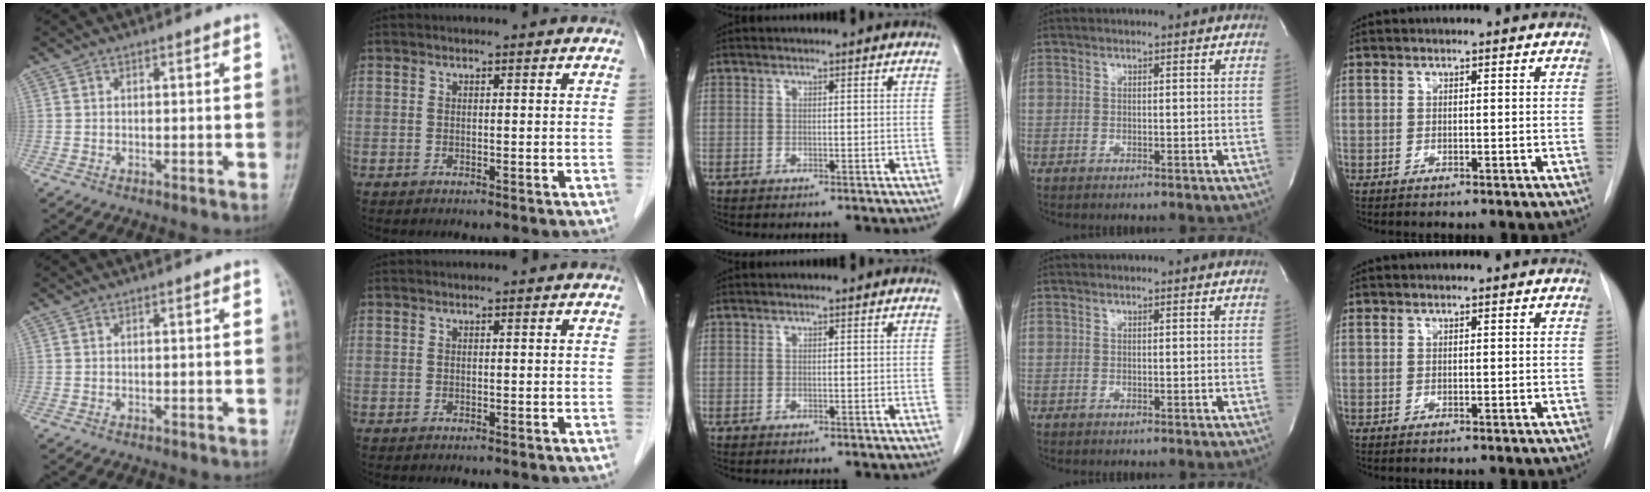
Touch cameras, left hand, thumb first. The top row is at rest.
{}